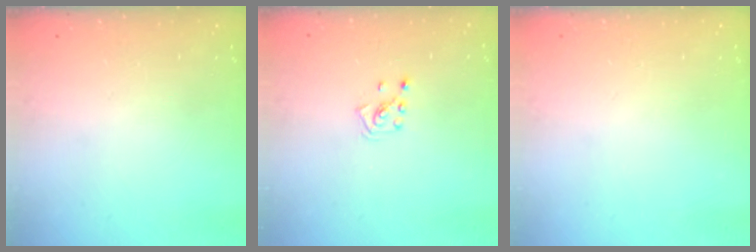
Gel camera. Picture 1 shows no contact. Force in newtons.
{"total": 2.6, "press": 2.6, "slide": 0.5}
{"total": 0.0}